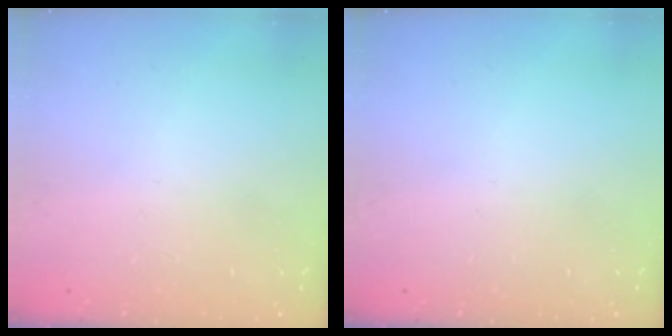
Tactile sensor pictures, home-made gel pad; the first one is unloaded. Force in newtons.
{"total": 0.0}